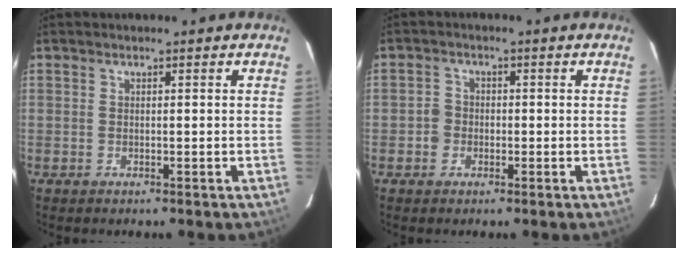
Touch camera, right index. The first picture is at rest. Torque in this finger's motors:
{"motor_torque": [0.21, 0.01, 0.14, 0.03]}